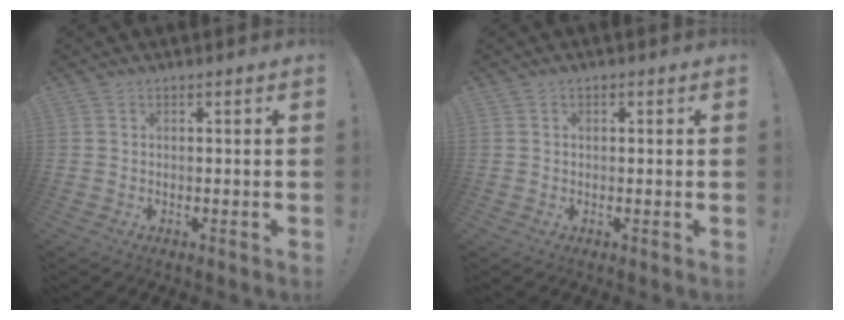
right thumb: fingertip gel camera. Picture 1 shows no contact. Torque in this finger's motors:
{"motor_torque": [-0.06, -0.30, -0.07, 0.18, 0.03]}